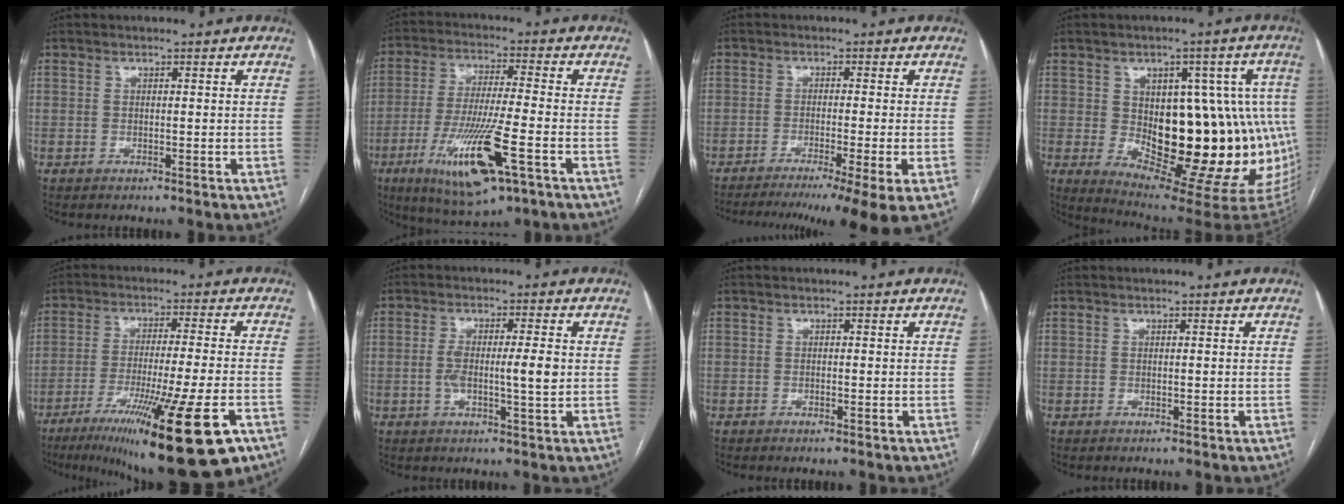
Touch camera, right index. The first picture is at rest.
{"total": 14.9, "force": [-6.3, 1.9, 13.4], "torque": [-0.263, -0.029, -0.102]}
{"total": 12.6, "force": [-9.2, -1.2, 8.5], "torque": [-0.101, -0.029, -0.137]}
{"total": 22.6, "force": [-1.5, 10.2, 20.2], "torque": [-0.211, 0.020, 0.007]}
{"total": 21.9, "force": [-12.5, 1.4, 17.9], "torque": [-0.224, -0.046, -0.192]}
{"total": 6.1, "force": [-0.1, 0.8, 6.0], "torque": [-0.111, 0.006, 0.000]}
{"total": 0.6, "force": [-0.4, 0.0, 0.4], "torque": [-0.010, -0.001, -0.005]}
{"total": 0.0}